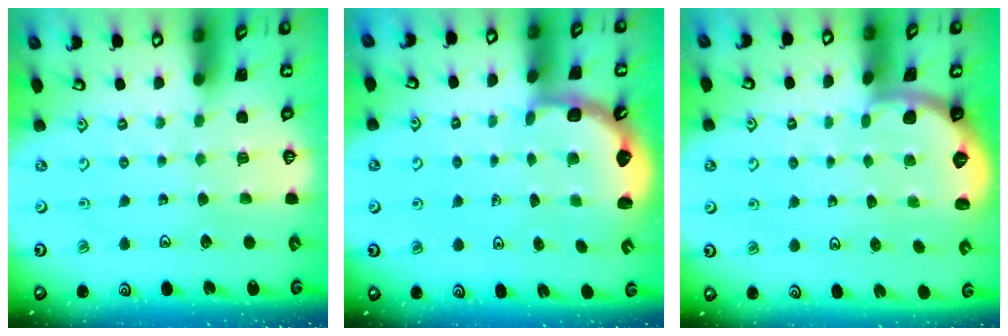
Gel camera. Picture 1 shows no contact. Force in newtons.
{"total": 2.4, "press": 2.1, "slide": 1.3}
{"total": 1.6, "press": 1.6, "slide": 0.1}